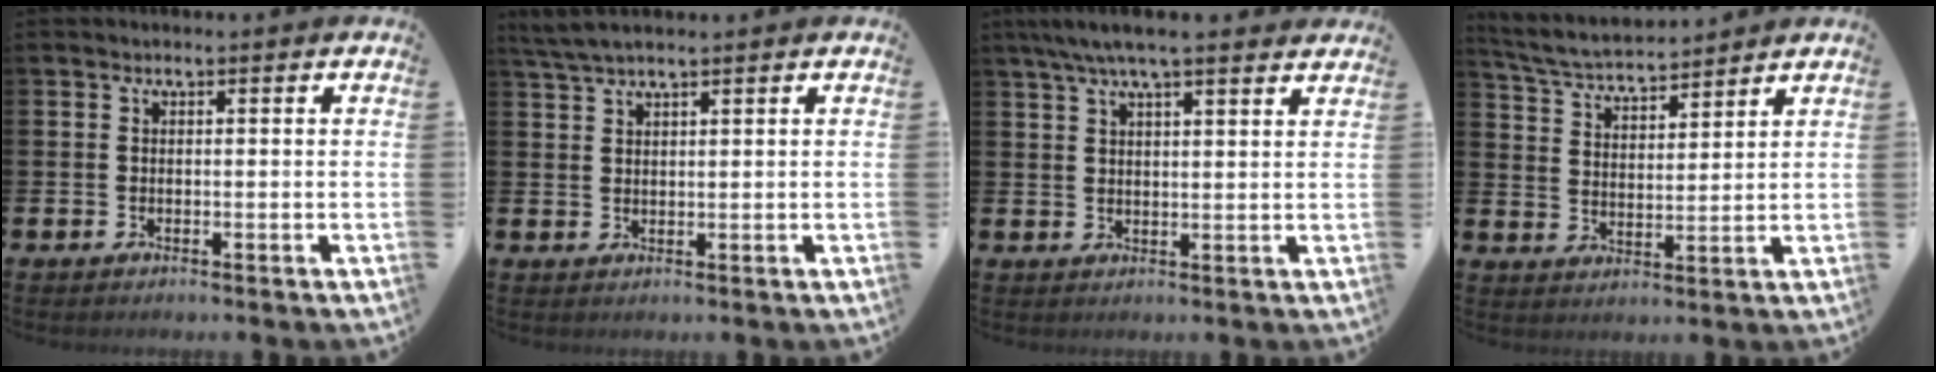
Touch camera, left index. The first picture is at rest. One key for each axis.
{"total": 3.0, "fx": 2.7, "fy": 0.4, "fz": 1.3, "tx": -0.036, "ty": 0.000, "tz": 0.052}
{"total": 5.9, "fx": 5.2, "fy": 0.7, "fz": 2.7, "tx": -0.061, "ty": -0.010, "tz": 0.094}
{"total": 5.1, "fx": 5.0, "fy": 0.6, "fz": 0.7, "tx": -0.038, "ty": -0.031, "tz": 0.088}